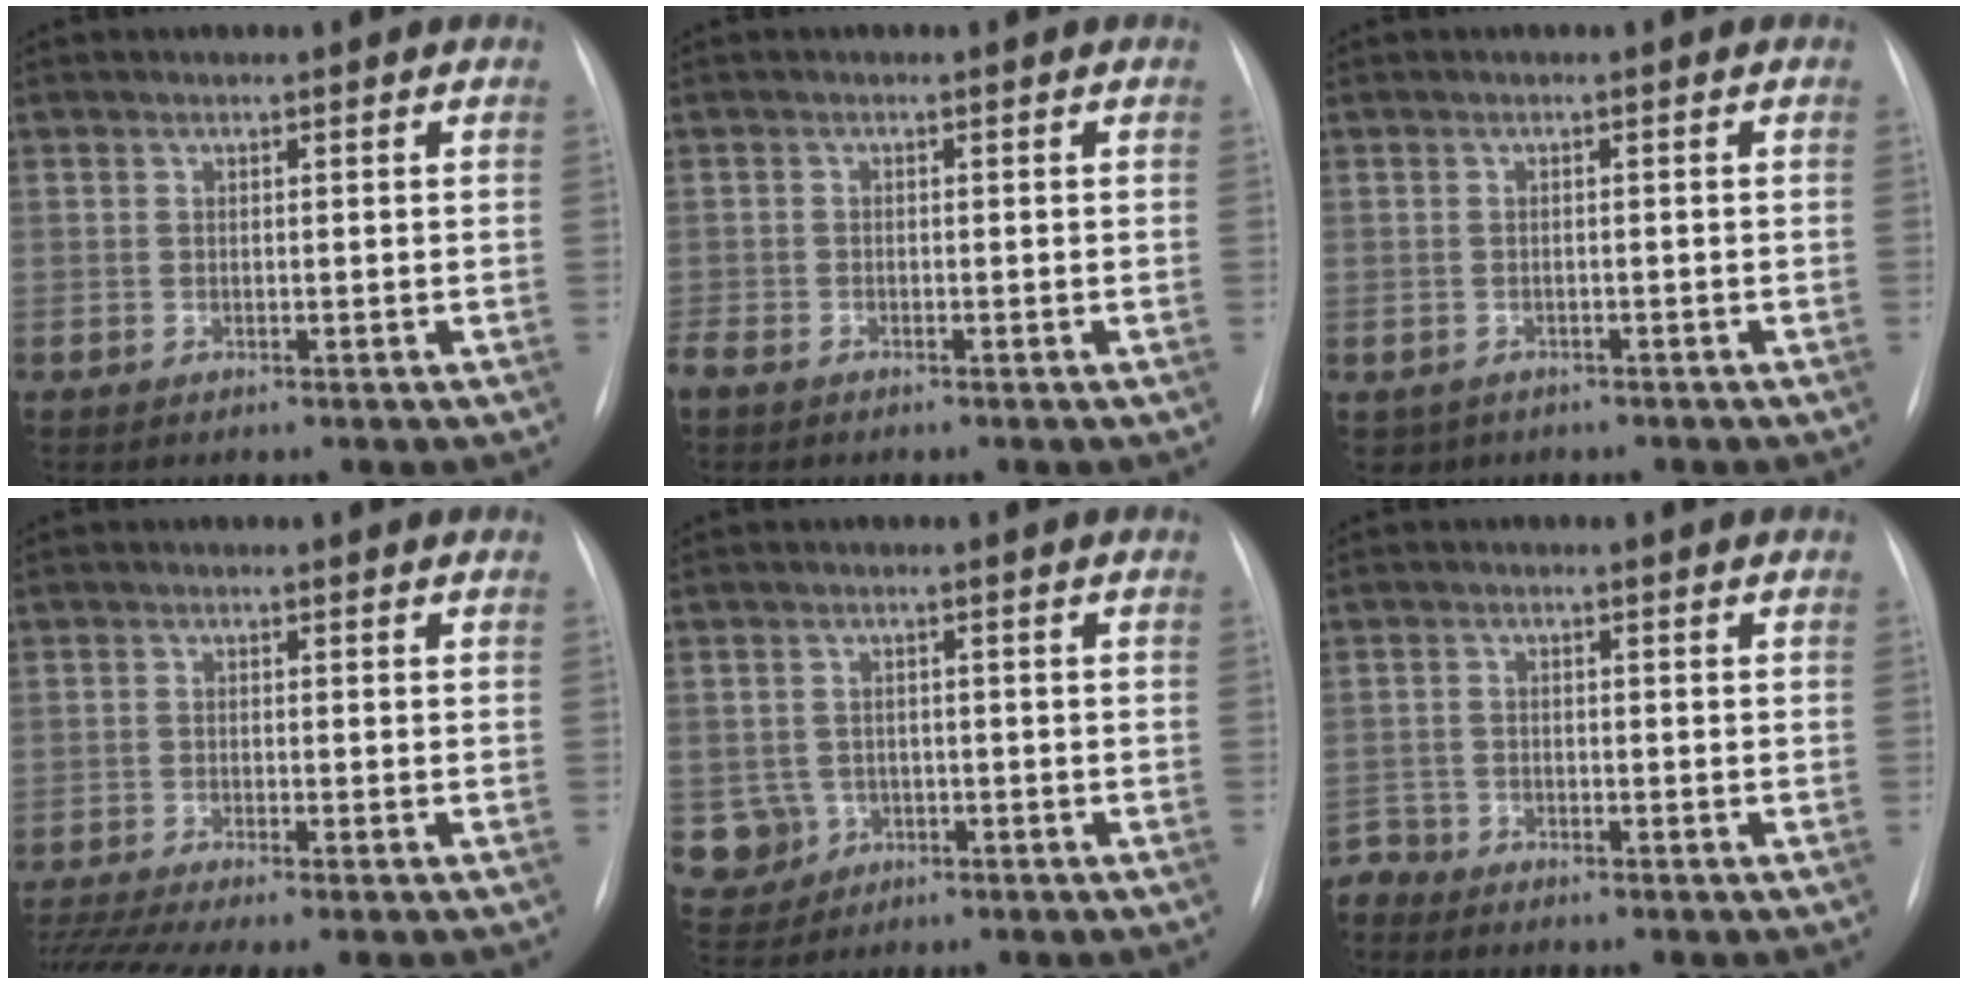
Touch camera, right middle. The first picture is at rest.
{"total": 2.8, "force": [-2.3, 1.1, 1.1], "torque": [-0.025, -0.004, -0.042]}
{"total": 2.9, "force": [-2.0, 2.2, 0.2], "torque": [-0.002, 0.004, -0.027]}
{"total": 8.4, "force": [-7.0, -0.1, 4.6], "torque": [-0.079, -0.009, -0.115]}
{"total": 4.5, "force": [-1.3, 4.3, 0.1], "torque": [0.003, 0.009, -0.017]}
{"total": 3.1, "force": [-2.9, 0.8, -1.0], "torque": [0.021, -0.005, -0.057]}